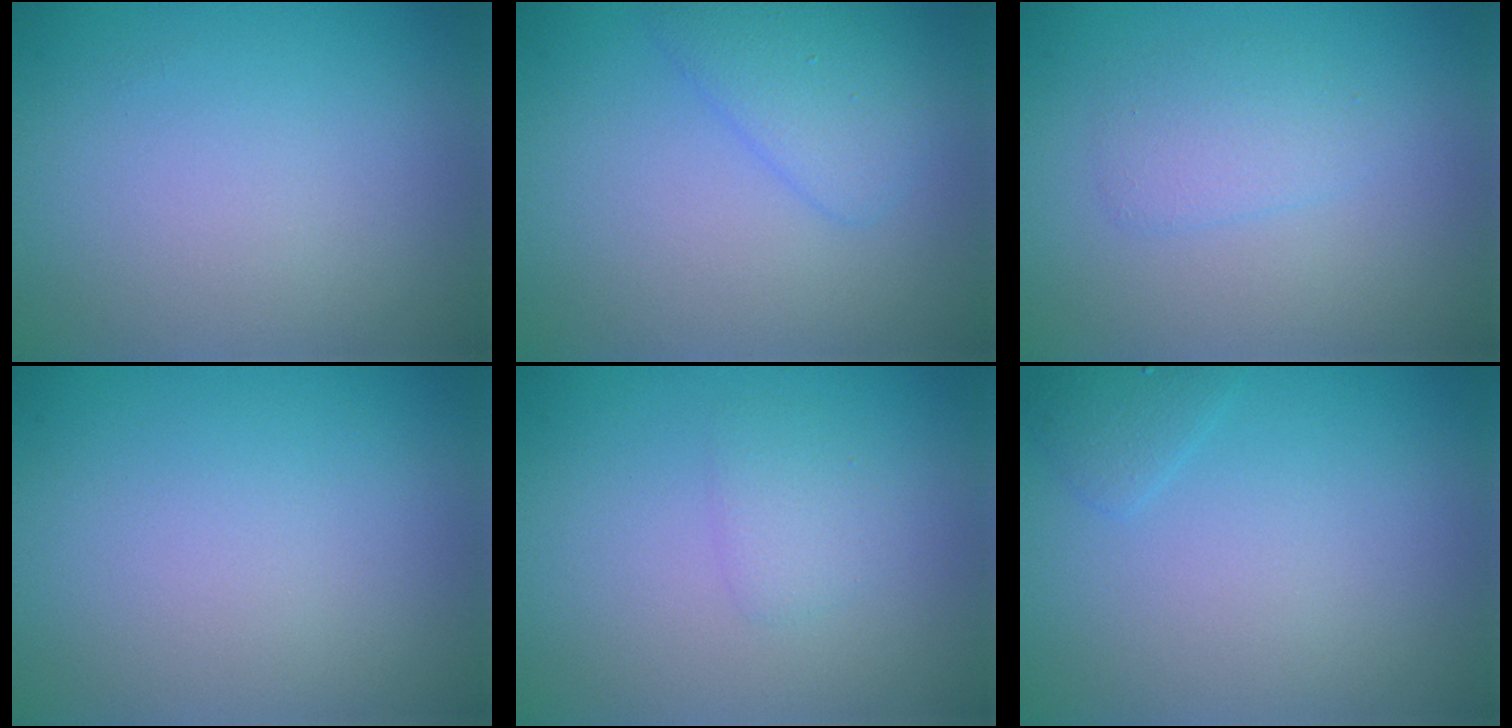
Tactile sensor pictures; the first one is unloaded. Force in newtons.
{"total": 2.8, "press": 2.8, "slide": 0.1}
{"total": 1.9, "press": 1.9, "slide": 0.0}
{"total": 0.0}
{"total": 1.3, "press": 1.3, "slide": 0.0}
{"total": 1.1, "press": 1.1, "slide": 0.1}